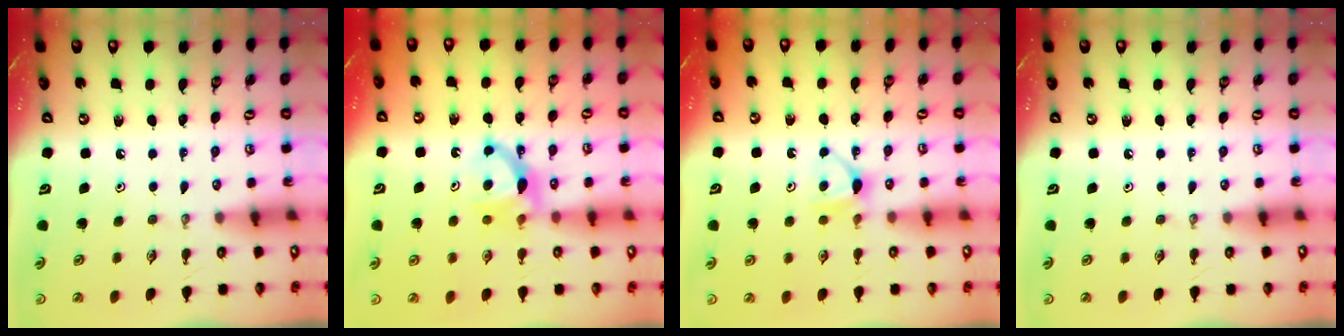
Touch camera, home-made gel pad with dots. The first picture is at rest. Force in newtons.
{"total": 7.8, "press": 7.8, "slide": 0.4}
{"total": 4.9, "press": 4.9, "slide": 0.8}
{"total": 0.0}